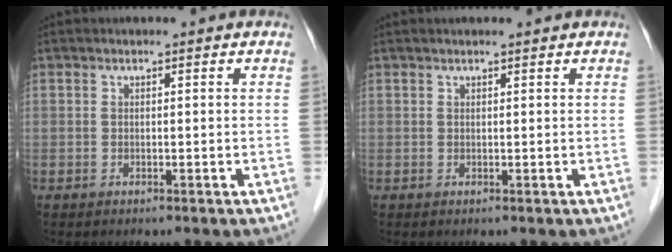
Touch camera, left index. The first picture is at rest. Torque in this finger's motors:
{"motor_torque": [1.12, -1.01, 0.08, 0.01]}